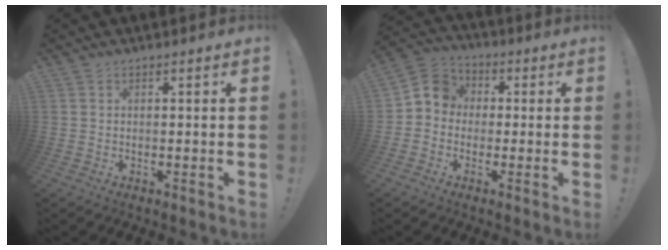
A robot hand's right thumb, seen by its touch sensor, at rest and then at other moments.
{"total": 7.5, "force": [-0.4, 6.9, 3.0], "torque": [-0.051, 0.019, -0.003]}